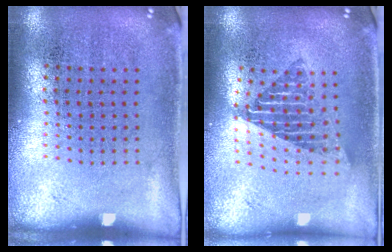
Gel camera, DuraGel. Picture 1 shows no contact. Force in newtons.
{"total": 1.7, "press": 1.4, "slide": 1.0}